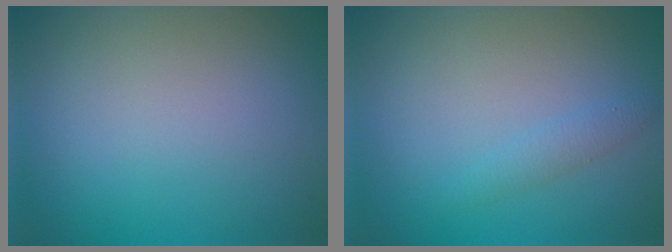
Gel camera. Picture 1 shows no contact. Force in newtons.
{"total": 1.2, "press": 1.2, "slide": 0.1}